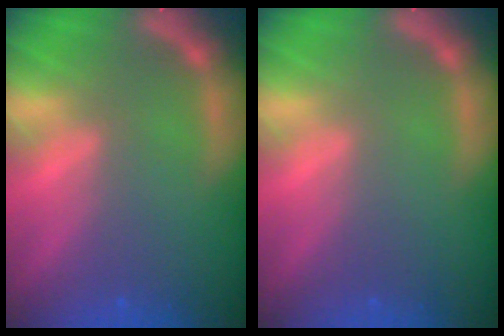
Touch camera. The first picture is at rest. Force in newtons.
{"total": 0.0}